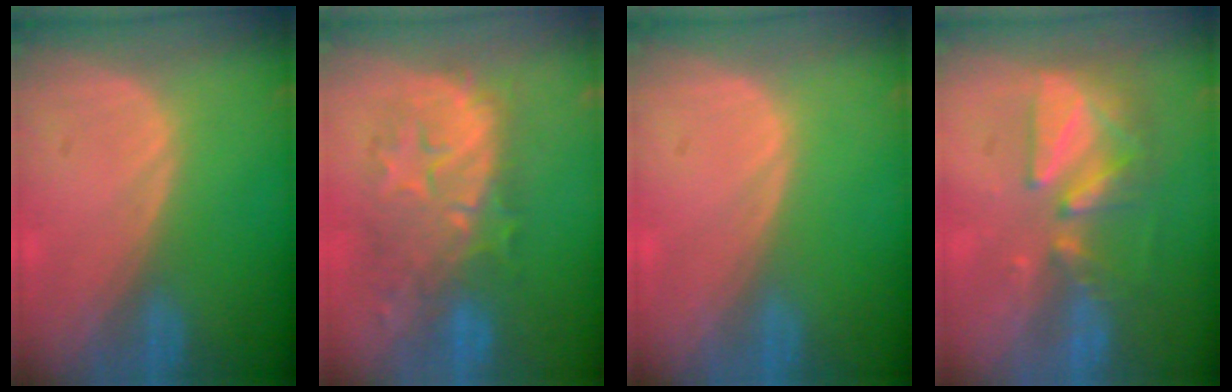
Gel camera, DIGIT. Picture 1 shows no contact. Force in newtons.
{"total": 9.6, "press": 9.4, "slide": 2.2}
{"total": 0.0}
{"total": 8.9, "press": 7.8, "slide": 4.2}